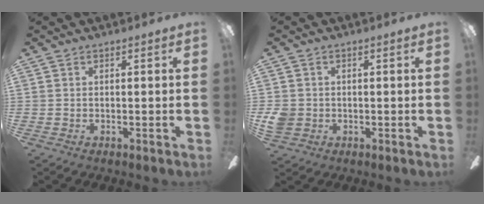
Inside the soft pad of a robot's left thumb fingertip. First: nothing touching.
{"total": 3.9, "force": [-0.4, 3.7, 1.4], "torque": [-0.025, 0.005, -0.007]}